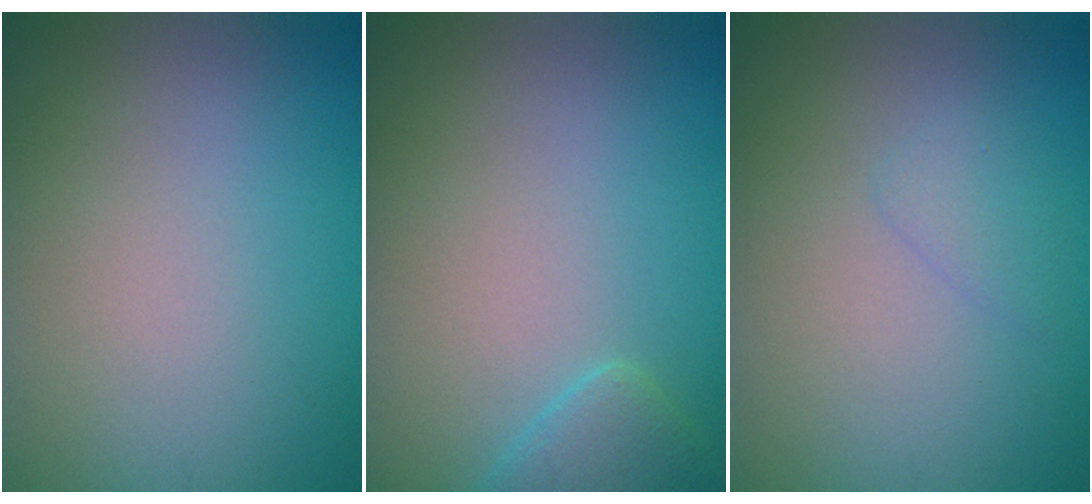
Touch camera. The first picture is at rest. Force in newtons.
{"total": 2.2, "press": 2.2, "slide": 0.1}
{"total": 1.2, "press": 1.2, "slide": 0.0}